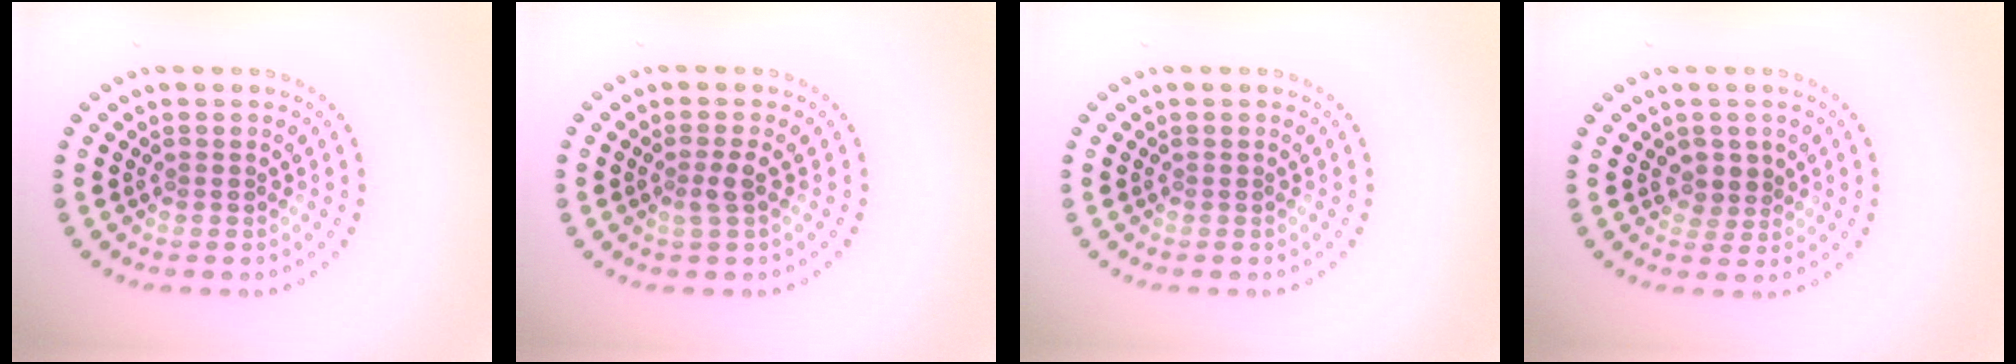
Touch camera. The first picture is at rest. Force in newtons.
{"total": 1.4, "press": 1.1, "slide": 0.9}
{"total": 0.0}
{"total": 1.8, "press": 1.5, "slide": 1.1}